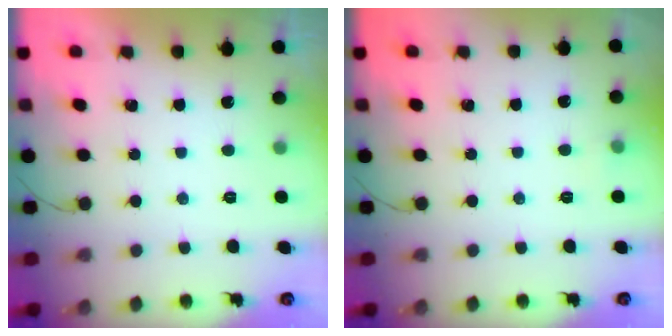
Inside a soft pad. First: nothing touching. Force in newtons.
{"total": 3.7, "press": 3.6, "slide": 1.0}